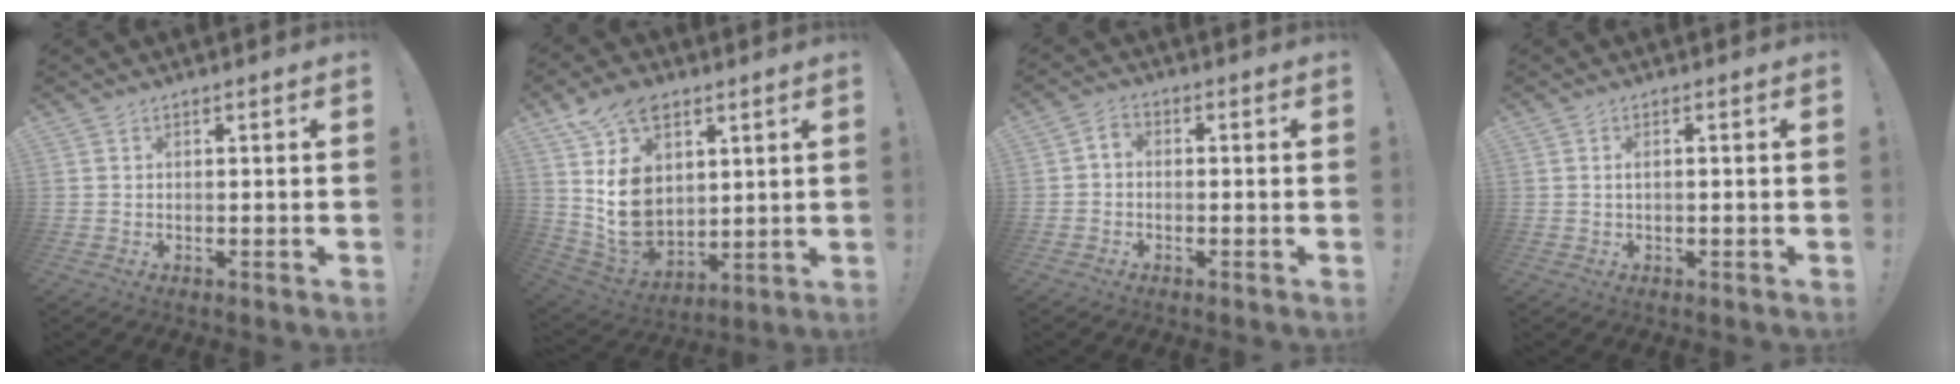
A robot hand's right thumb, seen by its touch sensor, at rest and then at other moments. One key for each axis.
{"total": 18.4, "fx": 6.1, "fy": 13.1, "fz": 11.4, "tx": -0.220, "ty": -0.039, "tz": 0.114}
{"total": 2.4, "fx": -1.1, "fy": 1.7, "fz": 1.4, "tx": -0.030, "ty": 0.013, "tz": -0.018}
{"total": 1.2, "fx": 0.0, "fy": 0.3, "fz": 1.2, "tx": -0.023, "ty": 0.004, "tz": 0.000}